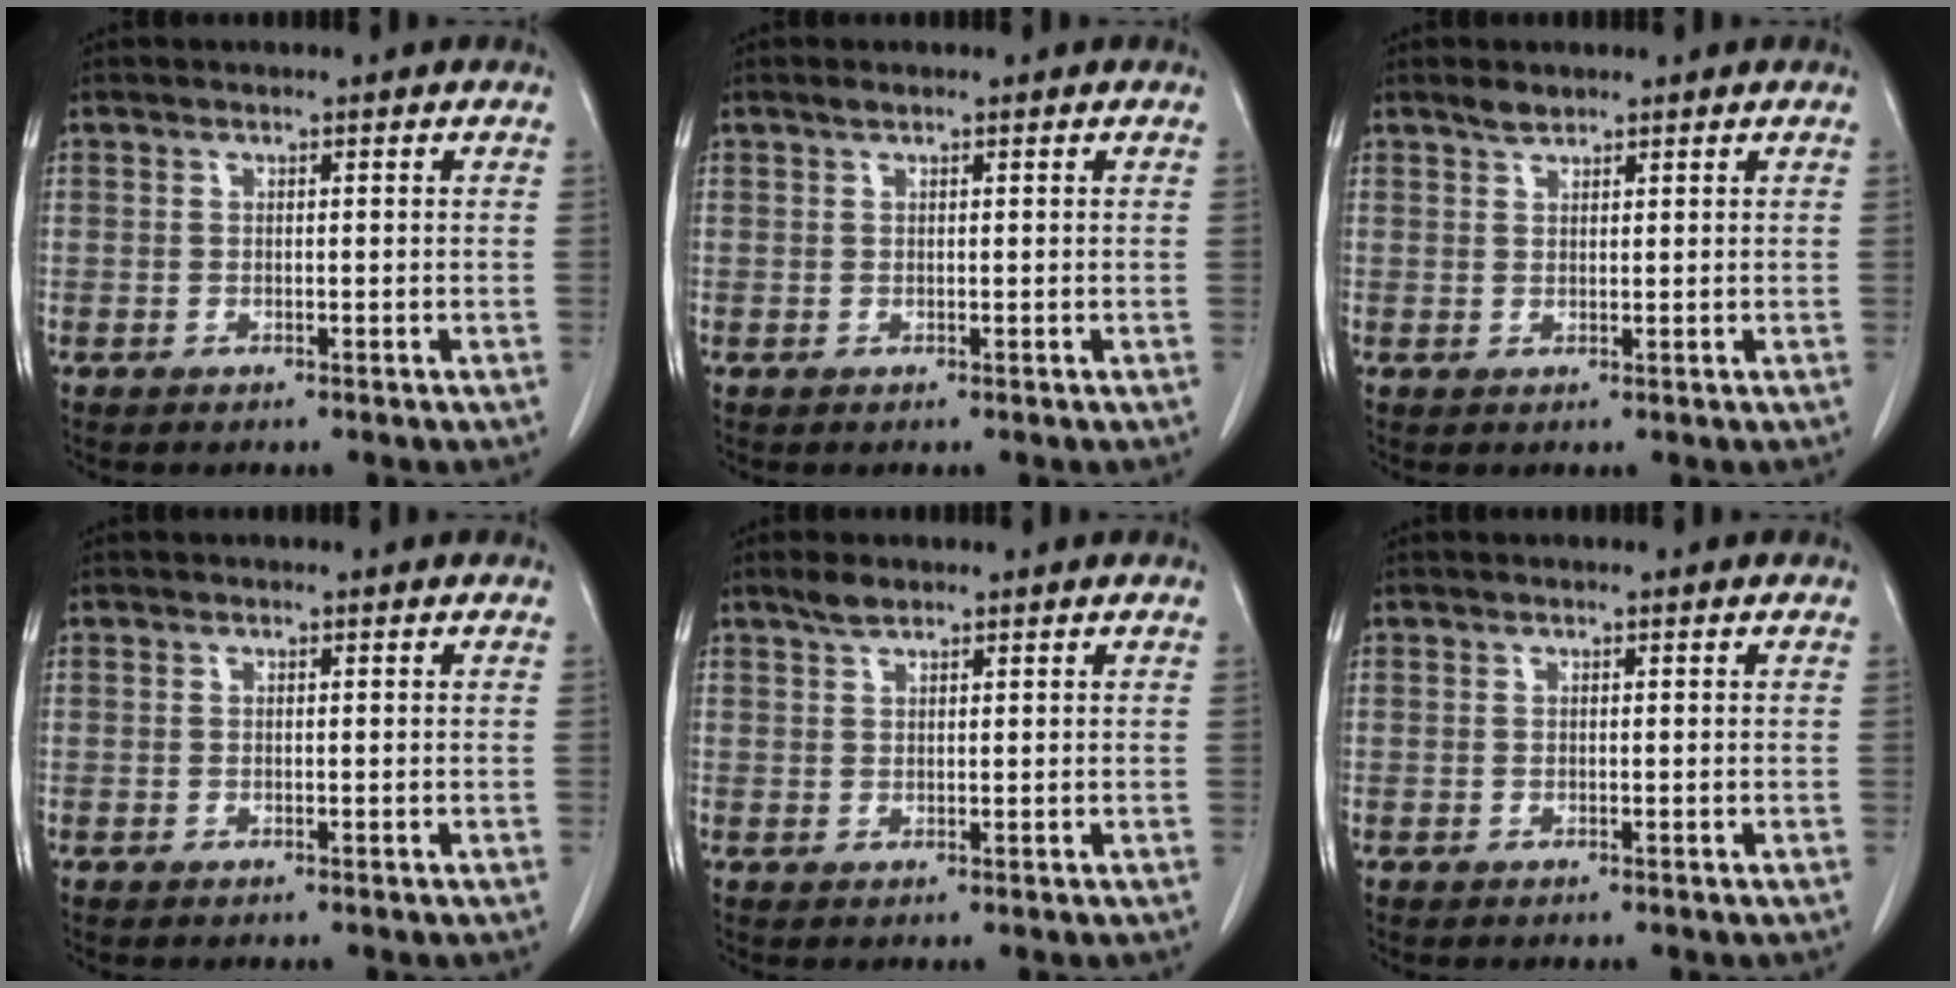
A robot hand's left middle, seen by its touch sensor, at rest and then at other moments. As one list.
[{"total": 0.6, "force": [0.5, 0.1, 0.3], "torque": [-0.012, 0.001, 0.011]}, {"total": 1.5, "force": [1.4, 0.5, 0.5], "torque": [-0.012, -0.001, 0.027]}, {"total": 0.0}, {"total": 1.9, "force": [1.6, 0.5, 1.0], "torque": [-0.023, 0.003, 0.032]}, {"total": 0.0}]